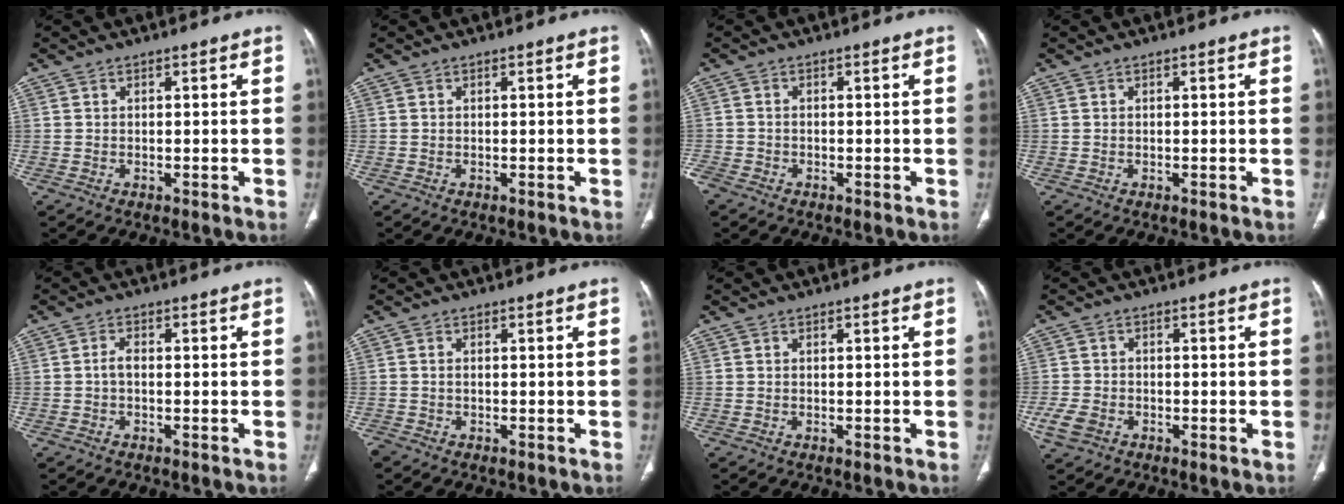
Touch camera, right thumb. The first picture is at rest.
{"total": 0.0}
{"total": 3.0, "force": [-2.1, 1.9, 1.1], "torque": [-0.029, 0.002, -0.040]}
{"total": 0.0}
{"total": 1.6, "force": [-0.3, 0.9, 1.4], "torque": [-0.024, 0.004, -0.010]}
{"total": 1.0, "force": [-0.4, 0.7, 0.5], "torque": [-0.009, 0.002, -0.007]}
{"total": 0.0}
{"total": 4.5, "force": [-1.9, 3.3, 2.5], "torque": [-0.056, 0.005, -0.032]}